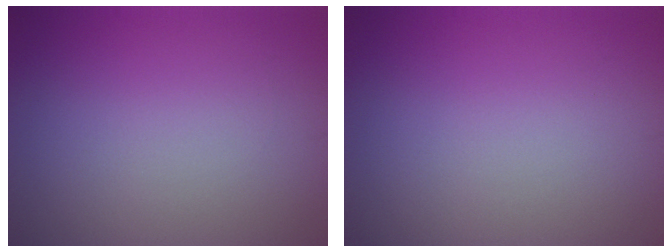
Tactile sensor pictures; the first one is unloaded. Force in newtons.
{"total": 0.0}